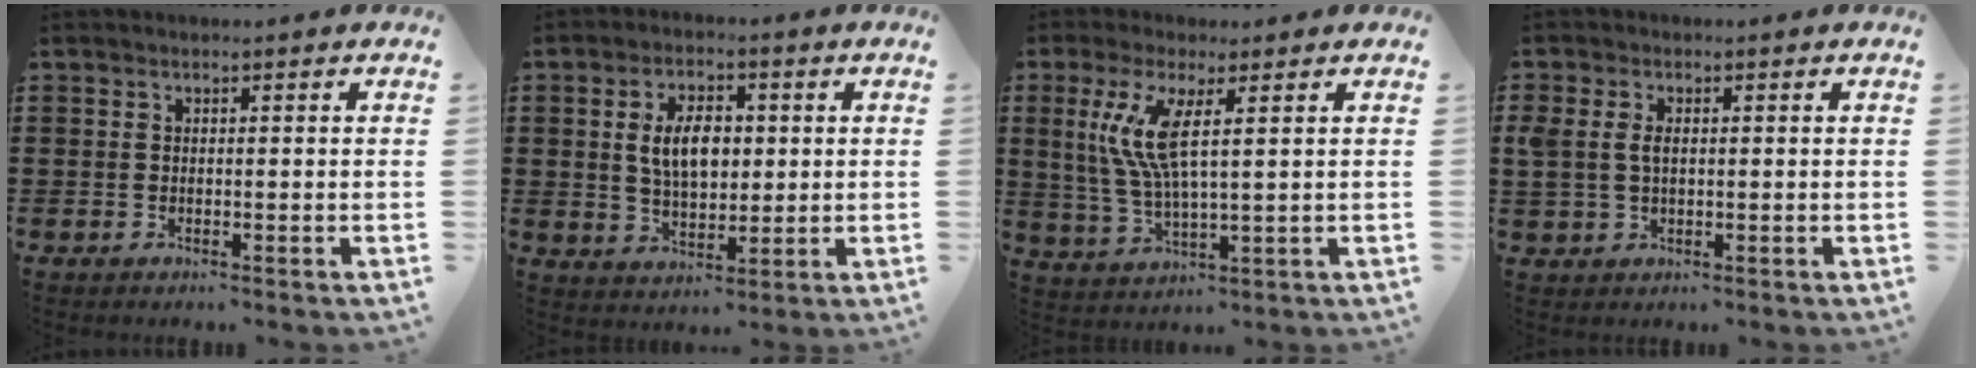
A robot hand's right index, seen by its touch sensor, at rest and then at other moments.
{"total": 6.8, "force": [1.0, 3.9, 5.5], "torque": [-0.106, 0.004, 0.008]}
{"total": 8.5, "force": [2.4, 1.9, 7.9], "torque": [-0.180, -0.010, 0.034]}
{"total": 2.9, "force": [0.4, 1.8, 2.2], "torque": [-0.062, 0.003, 0.002]}